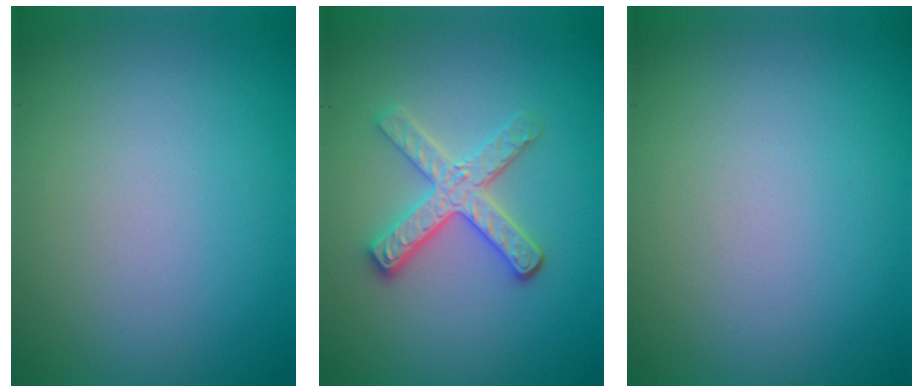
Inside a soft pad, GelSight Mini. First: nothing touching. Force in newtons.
{"total": 3.5, "press": 3.0, "slide": 1.8}
{"total": 0.0}